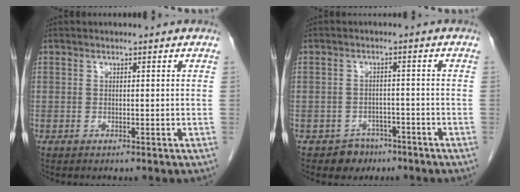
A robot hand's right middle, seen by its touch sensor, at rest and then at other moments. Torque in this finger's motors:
{"motor_torque": [-0.59, -0.22, -0.04, -0.02]}